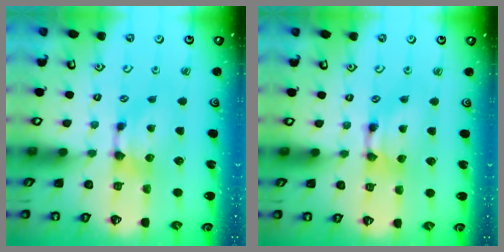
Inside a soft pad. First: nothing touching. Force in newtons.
{"total": 1.9, "press": 1.9, "slide": 0.2}